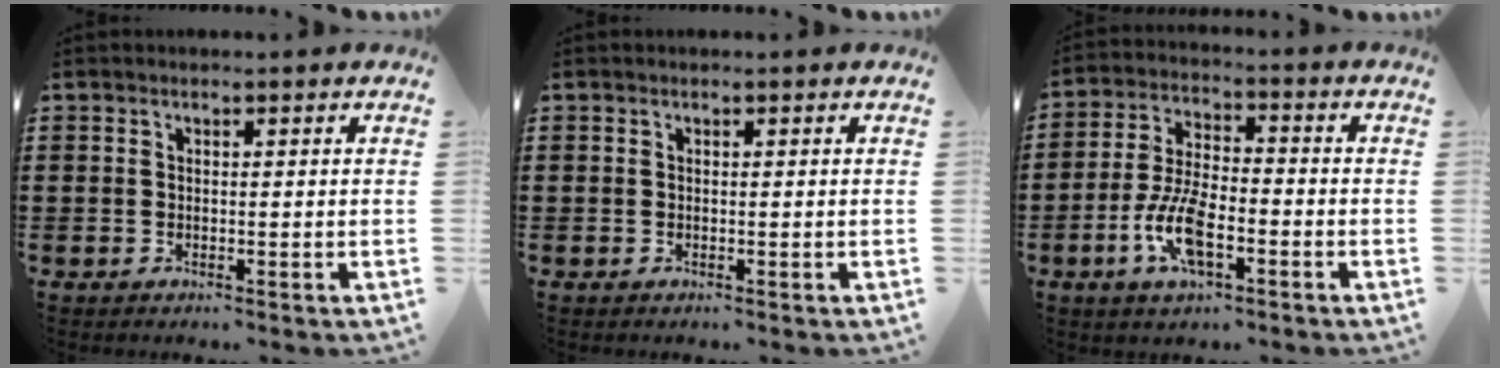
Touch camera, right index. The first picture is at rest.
{"total": 0.0}
{"total": 9.0, "force": [-3.4, 3.7, 7.4], "torque": [-0.168, -0.006, -0.066]}